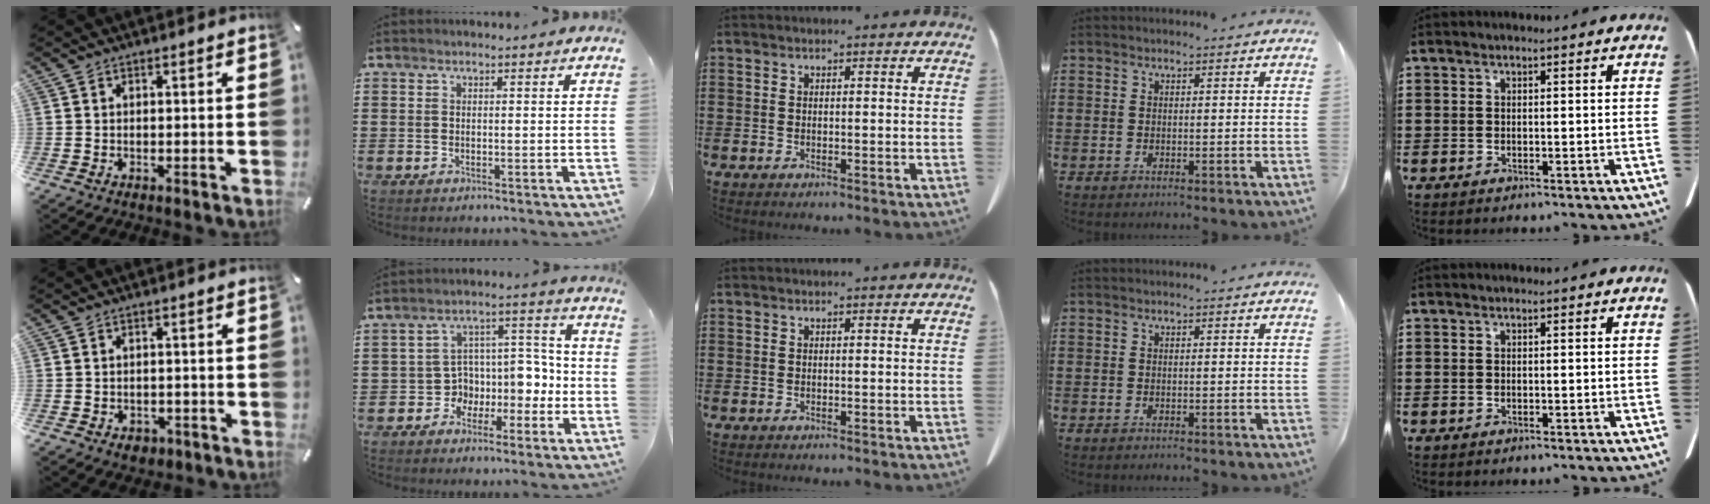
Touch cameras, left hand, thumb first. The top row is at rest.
{"thumb": {"total": 2.5, "force": [-1.2, 2.0, 1.1], "torque": [-0.018, 0.006, -0.022]}, "index": {"total": 6.4, "force": [-1.4, 5.8, 2.2], "torque": [-0.061, -0.001, -0.023]}}